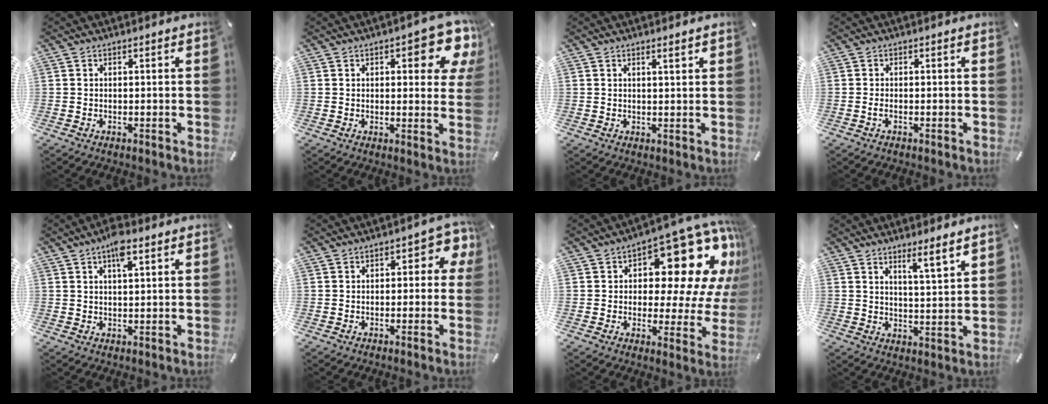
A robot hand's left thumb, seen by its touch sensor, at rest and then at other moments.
{"total": 10.4, "force": [5.0, 4.4, 8.0], "torque": [-0.084, -0.031, 0.079]}
{"total": 1.7, "force": [1.1, 0.2, 1.2], "torque": [-0.023, 0.001, 0.019]}
{"total": 1.5, "force": [-0.7, 0.4, 1.2], "torque": [-0.023, 0.000, -0.012]}
{"total": 5.2, "force": [2.8, 1.7, 4.0], "torque": [-0.072, 0.000, 0.044]}
{"total": 5.2, "force": [0.3, 3.1, 4.1], "torque": [-0.048, 0.006, -0.003]}
{"total": 20.7, "force": [9.6, 10.7, 14.9], "torque": [-0.177, -0.078, 0.153]}
{"total": 5.6, "force": [4.6, 0.0, 3.2], "torque": [-0.049, -0.033, 0.074]}